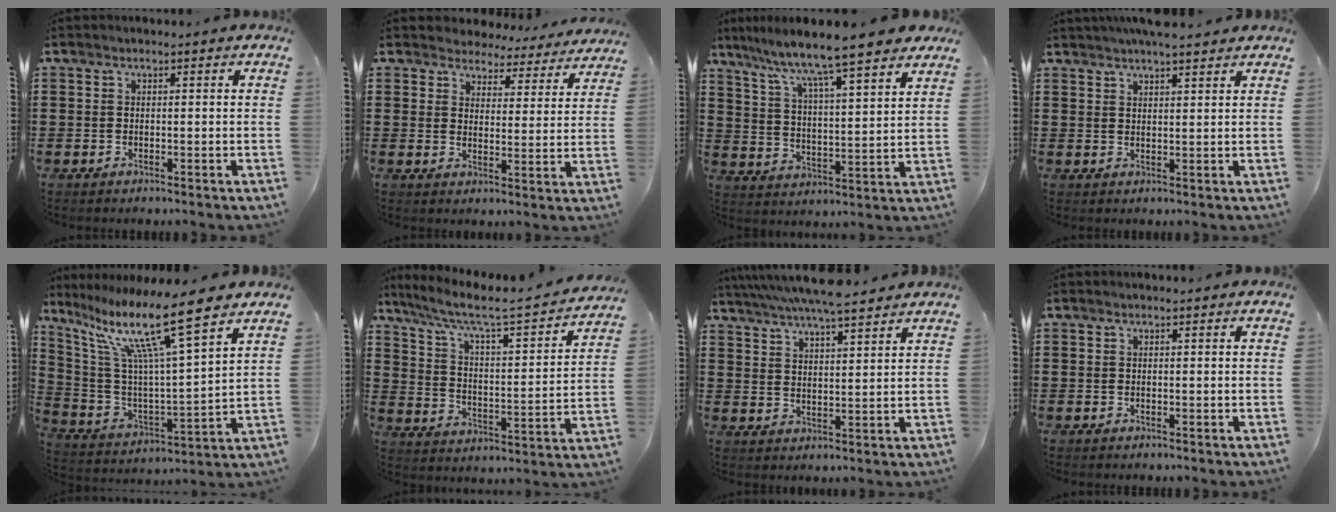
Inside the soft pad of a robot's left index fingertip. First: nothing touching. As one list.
[{"total": 4.5, "force": [4.4, 0.8, -0.1], "torque": [-0.016, -0.032, 0.075]}, {"total": 7.8, "force": [7.0, -0.2, 3.6], "torque": [-0.099, -0.048, 0.111]}, {"total": 3.9, "force": [3.5, 0.1, 1.6], "torque": [-0.040, -0.003, 0.065]}, {"total": 14.4, "force": [10.1, 1.0, 10.3], "torque": [-0.221, -0.058, 0.162]}, {"total": 5.7, "force": [4.4, 0.5, 3.6], "torque": [-0.091, -0.036, 0.063]}, {"total": 6.4, "force": [5.8, -0.1, 2.5], "torque": [-0.066, -0.023, 0.103]}, {"total": 0.0}]